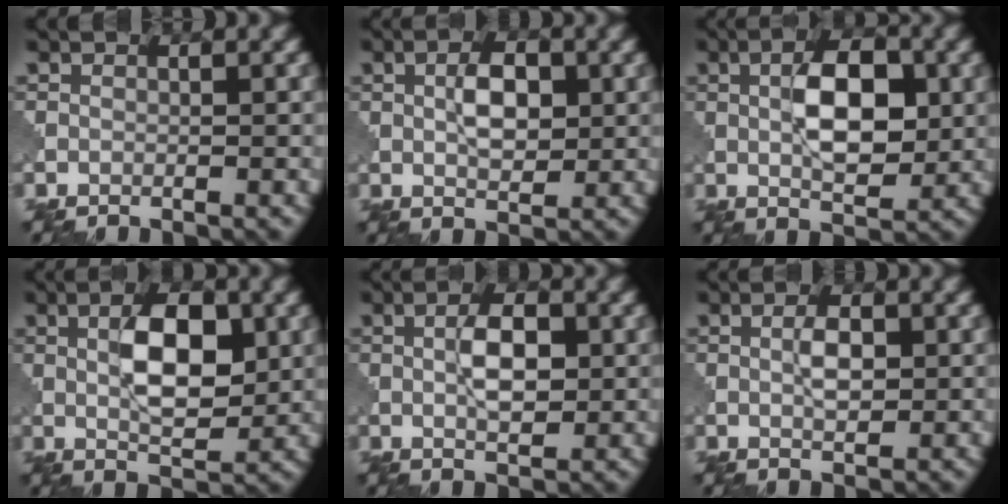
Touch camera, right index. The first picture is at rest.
{"total": 3.5, "force": [0.8, 1.8, 2.9], "torque": [-0.054, 0.003, 0.013]}
{"total": 6.4, "force": [1.0, 2.9, 5.6], "torque": [-0.086, 0.001, 0.016]}
{"total": 6.3, "force": [1.2, 2.7, 5.6], "torque": [-0.087, 0.002, 0.022]}
{"total": 3.8, "force": [0.6, 1.7, 3.3], "torque": [-0.061, 0.002, 0.012]}
{"total": 2.3, "force": [0.5, 1.0, 2.0], "torque": [-0.039, 0.001, 0.011]}